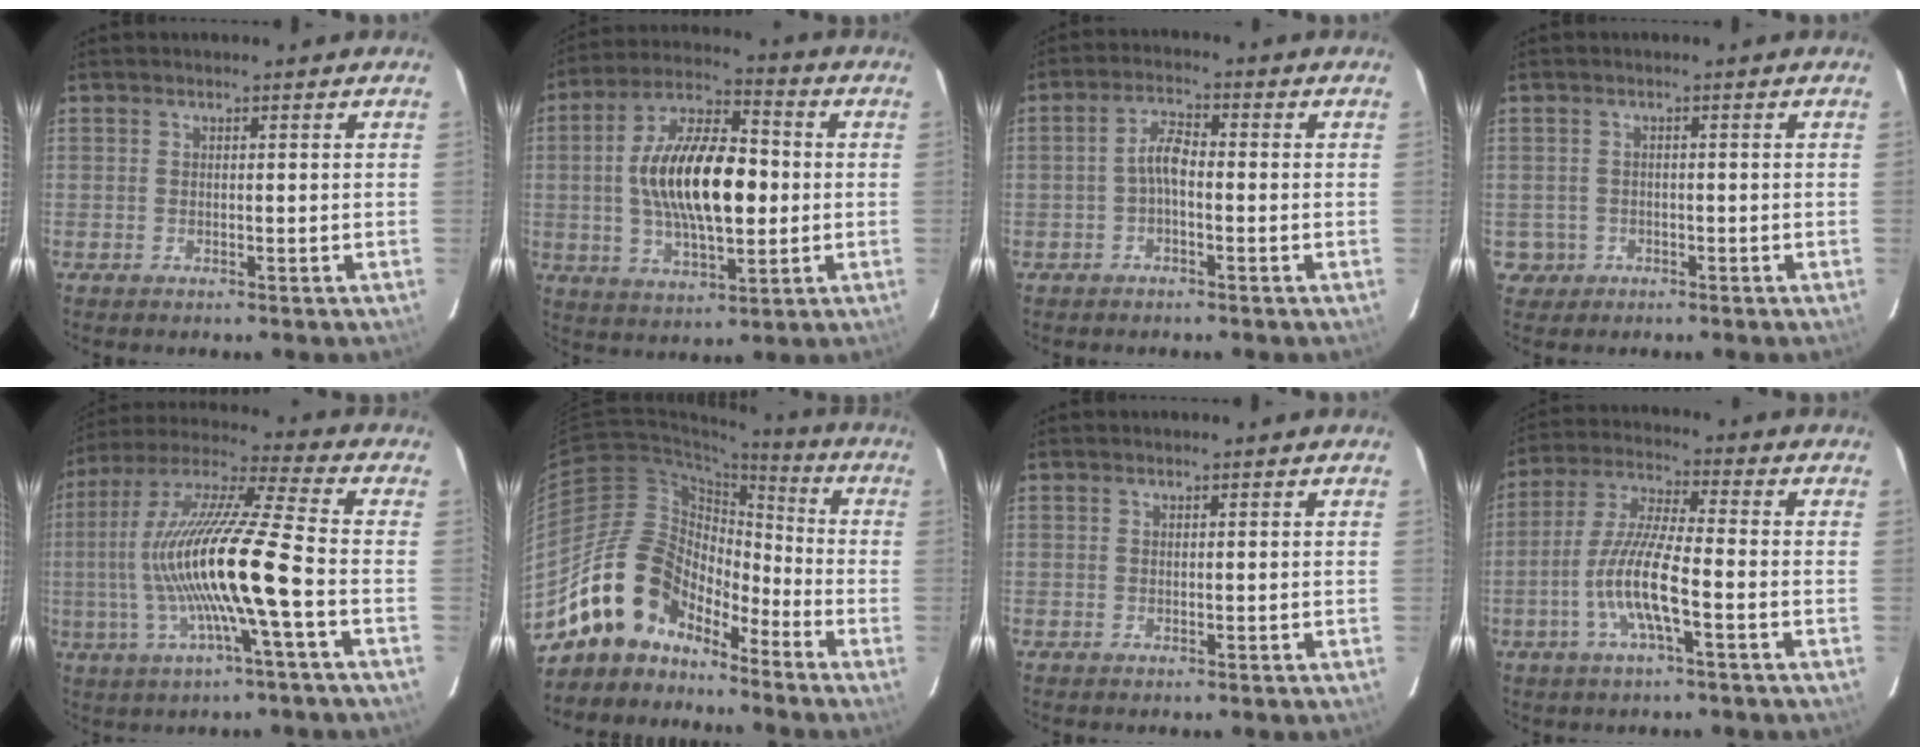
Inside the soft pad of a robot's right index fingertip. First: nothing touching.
{"total": 17.9, "force": [-0.1, 7.8, 16.1], "torque": [-0.296, 0.014, -0.002]}
{"total": 3.6, "force": [-1.1, 1.4, 3.1], "torque": [-0.066, 0.013, -0.024]}
{"total": 3.2, "force": [-1.0, 3.0, 0.1], "torque": [-0.008, 0.011, -0.011]}
{"total": 18.0, "force": [-3.4, -0.2, 17.6], "torque": [-0.333, -0.005, -0.061]}
{"total": 14.1, "force": [-11.1, 7.4, 4.4], "torque": [-0.086, 0.028, -0.209]}
{"total": 0.0}
{"total": 10.6, "force": [-3.7, 1.5, 9.8], "torque": [-0.209, -0.004, -0.071]}